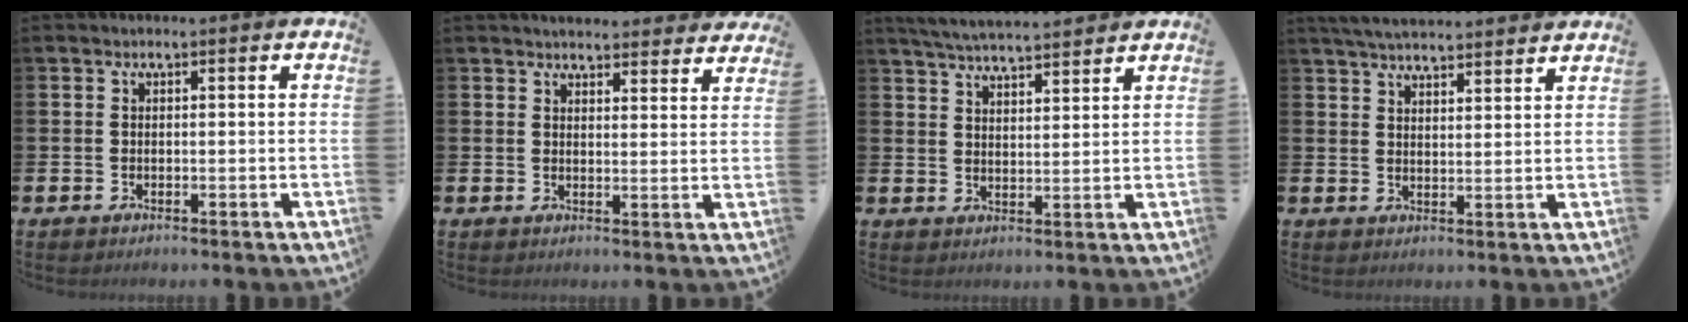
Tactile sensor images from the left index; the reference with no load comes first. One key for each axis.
{"total": 4.0, "fx": 3.9, "fy": 0.6, "fz": 0.1, "tx": 0.003, "ty": -0.026, "tz": 0.069}
{"total": 4.9, "fx": 4.9, "fy": 0.1, "fz": 0.7, "tx": -0.028, "ty": -0.024, "tz": 0.088}
{"total": 4.9, "fx": 4.8, "fy": 0.2, "fz": 0.8, "tx": -0.020, "ty": -0.026, "tz": 0.086}